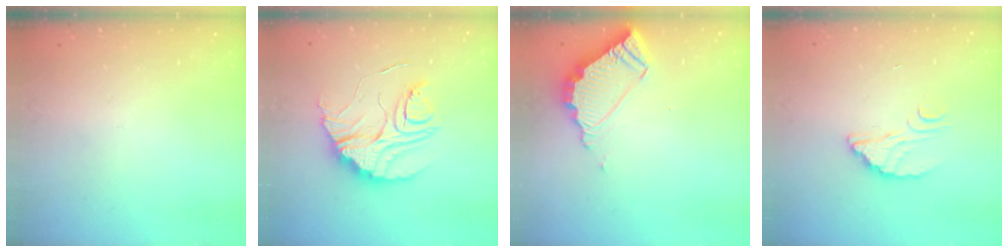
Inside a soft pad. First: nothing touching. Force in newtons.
{"total": 17.5, "press": 17.5, "slide": 1.0}
{"total": 7.8, "press": 7.8, "slide": 0.4}
{"total": 3.1, "press": 3.1, "slide": 0.2}